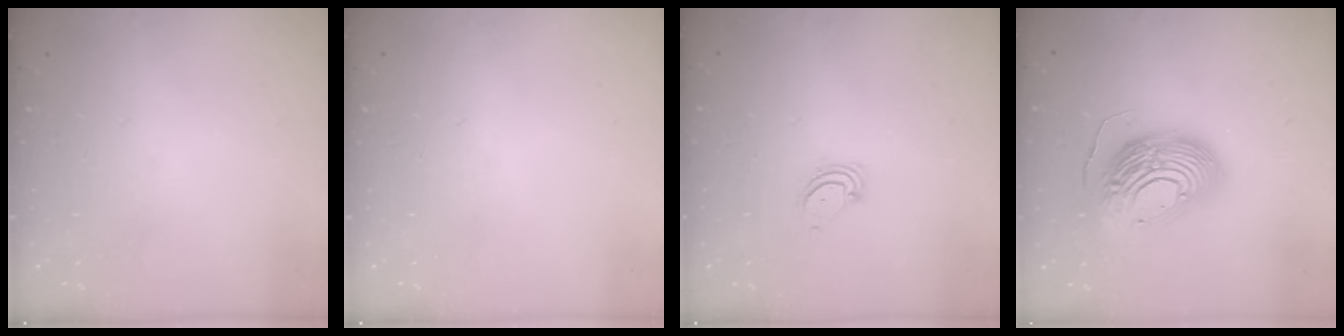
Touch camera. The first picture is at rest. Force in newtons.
{"total": 0.0}
{"total": 3.2, "press": 3.2, "slide": 0.2}
{"total": 18.8, "press": 18.6, "slide": 2.8}